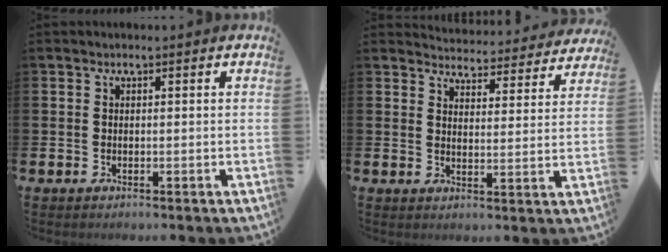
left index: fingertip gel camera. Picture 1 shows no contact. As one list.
[{"total": 4.2, "force": [4.2, 0.7, 0.2], "torque": [-0.018, -0.033, 0.069]}]